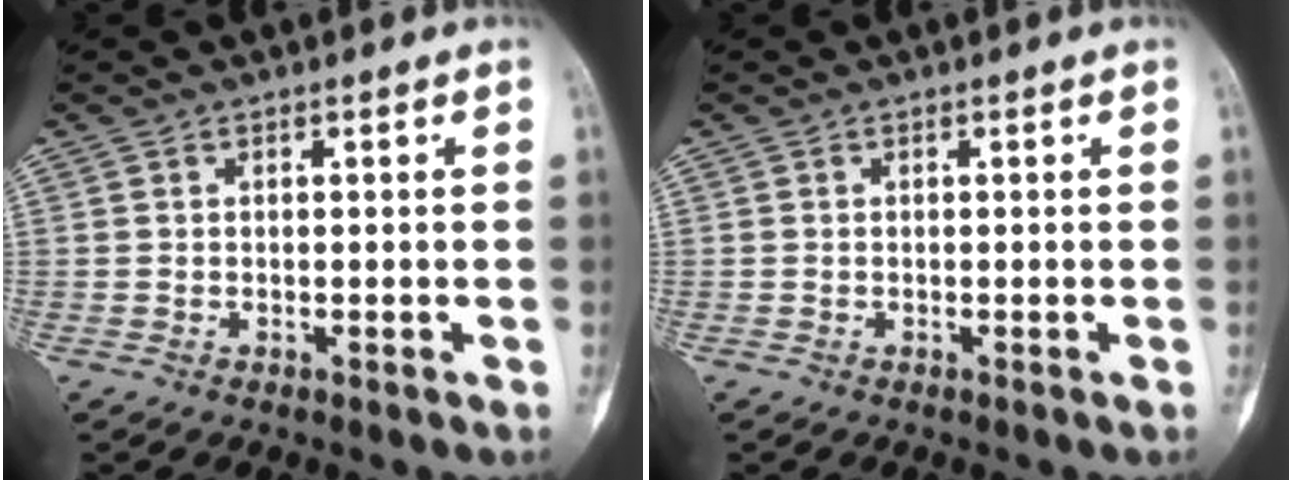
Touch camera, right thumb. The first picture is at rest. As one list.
[{"total": 0.0}]